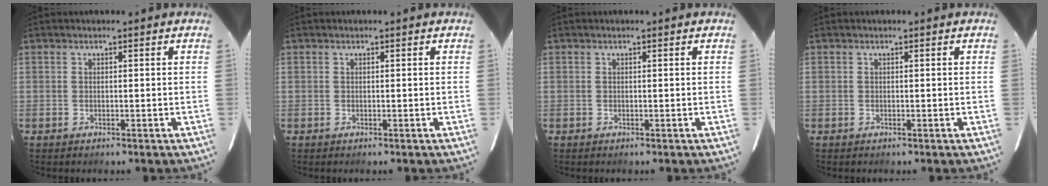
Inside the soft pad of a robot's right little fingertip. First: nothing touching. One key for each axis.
{"total": 0.0}
{"total": 0.0}
{"total": 0.0}